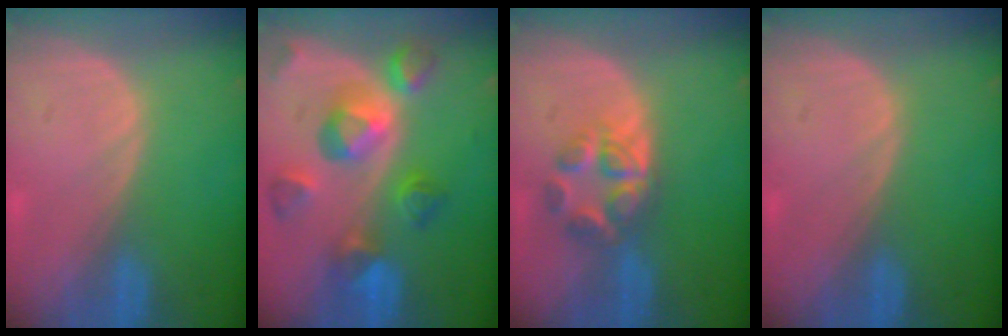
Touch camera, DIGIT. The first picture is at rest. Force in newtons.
{"total": 10.3, "press": 9.1, "slide": 4.7}
{"total": 5.9, "press": 5.5, "slide": 2.2}
{"total": 0.0}